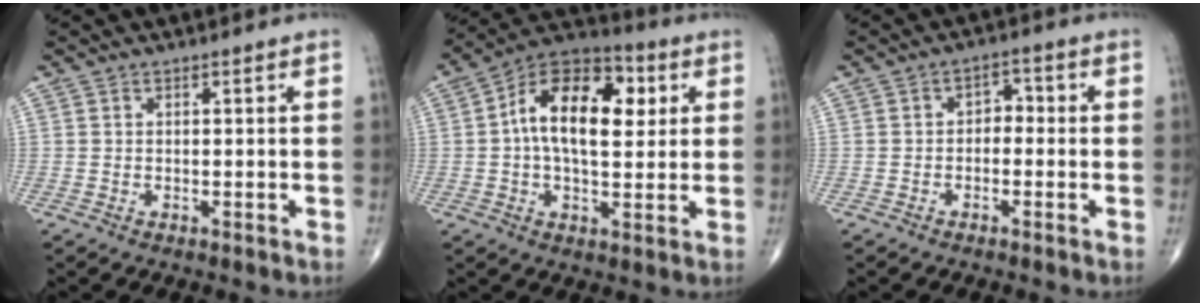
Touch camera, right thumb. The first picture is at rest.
{"total": 16.5, "force": [3.0, 9.1, 13.5], "torque": [-0.193, 0.018, 0.037]}
{"total": 2.9, "force": [-0.6, 2.1, 1.9], "torque": [-0.007, 0.018, -0.022]}